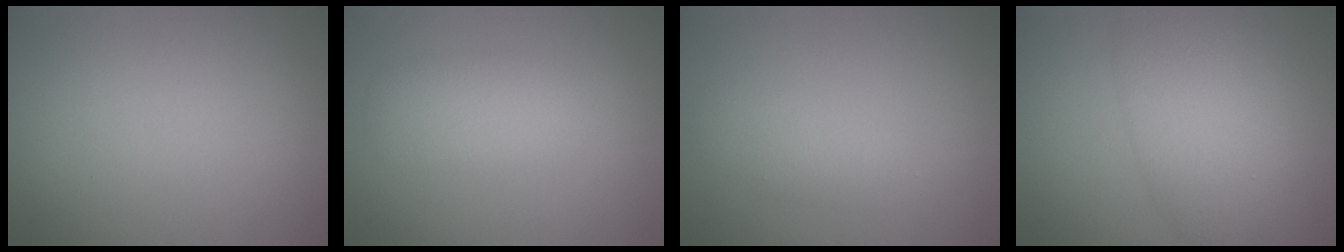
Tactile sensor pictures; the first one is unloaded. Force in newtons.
{"total": 3.0, "press": 3.0, "slide": 0.1}
{"total": 2.0, "press": 2.0, "slide": 0.1}
{"total": 6.9, "press": 6.9, "slide": 0.4}